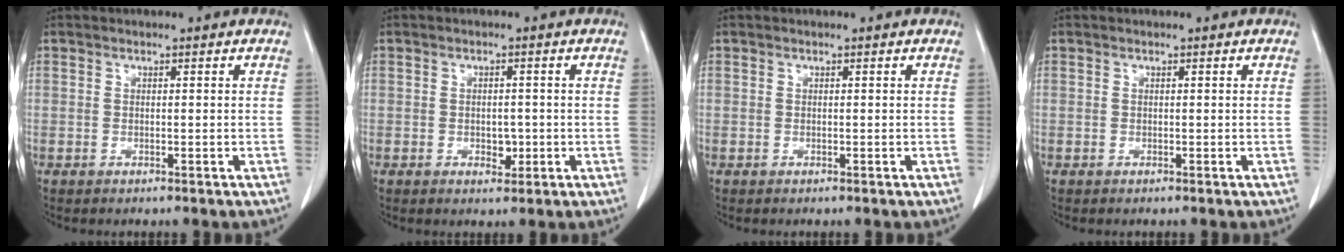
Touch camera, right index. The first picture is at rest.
{"total": 2.3, "force": [-0.6, 1.4, 1.7], "torque": [-0.024, 0.002, -0.004]}
{"total": 0.0}
{"total": 0.0}